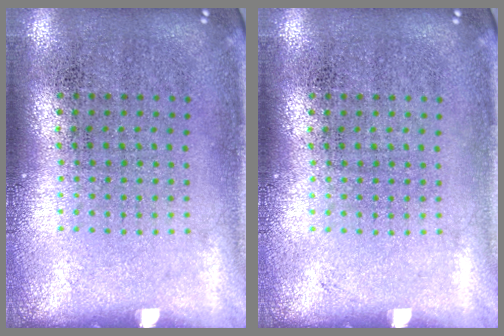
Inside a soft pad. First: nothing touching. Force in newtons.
{"total": 0.0}